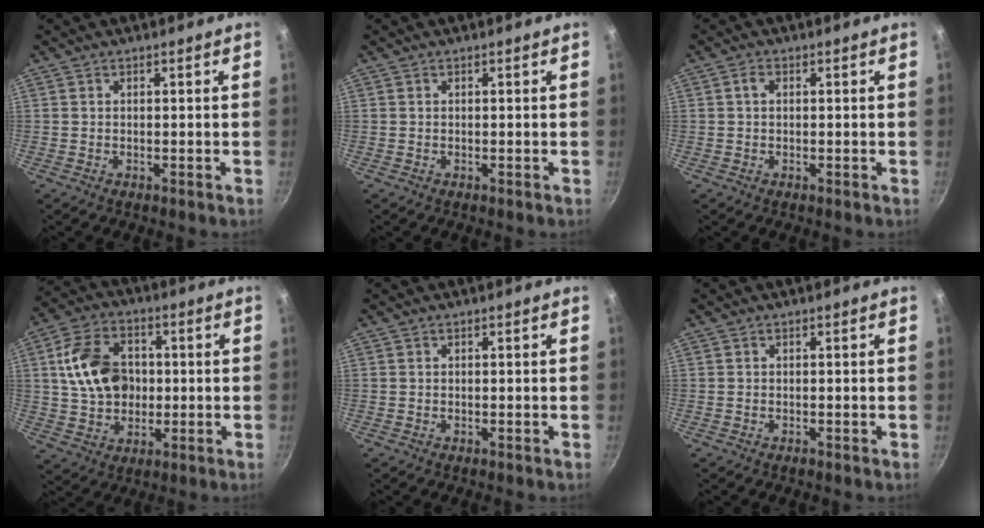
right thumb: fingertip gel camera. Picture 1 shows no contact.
{"total": 0.0}
{"total": 1.6, "force": [0.3, 1.1, 1.1], "torque": [-0.019, 0.006, 0.003]}
{"total": 14.2, "force": [1.6, 10.7, 9.2], "torque": [-0.144, 0.014, 0.026]}
{"total": 0.0}
{"total": 0.0}